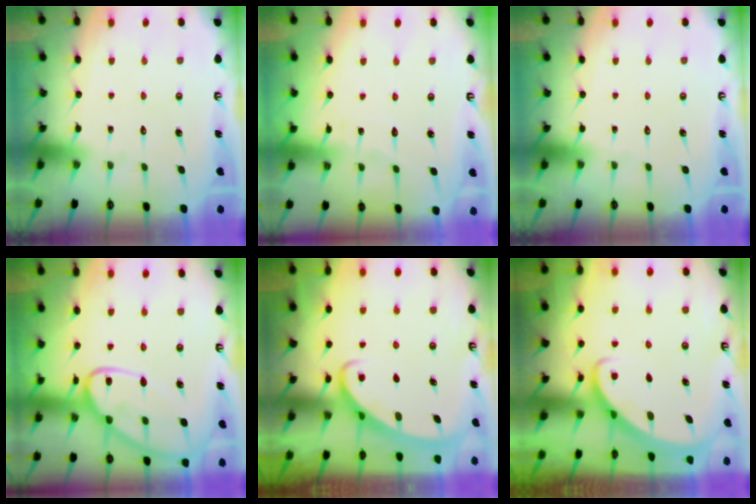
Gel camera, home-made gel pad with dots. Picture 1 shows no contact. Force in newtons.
{"total": 4.4, "press": 4.4, "slide": 0.5}
{"total": 0.0}
{"total": 15.4, "press": 15.4, "slide": 1.3}
{"total": 2.4, "press": 2.4, "slide": 0.4}
{"total": 2.4, "press": 2.3, "slide": 0.3}